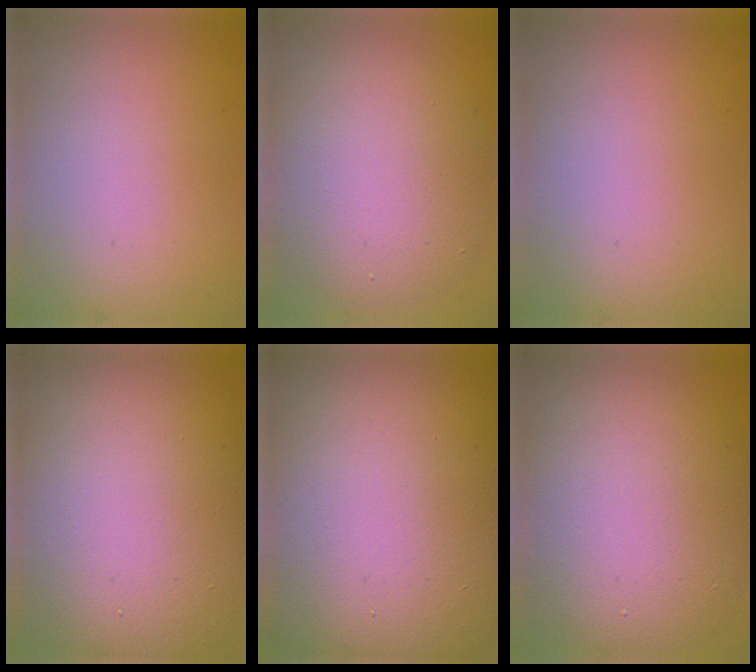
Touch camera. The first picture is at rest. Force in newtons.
{"total": 7.6, "press": 7.5, "slide": 0.5}
{"total": 0.0}
{"total": 15.6, "press": 15.6, "slide": 1.0}
{"total": 21.2, "press": 21.1, "slide": 1.4}
{"total": 11.8, "press": 11.7, "slide": 1.0}